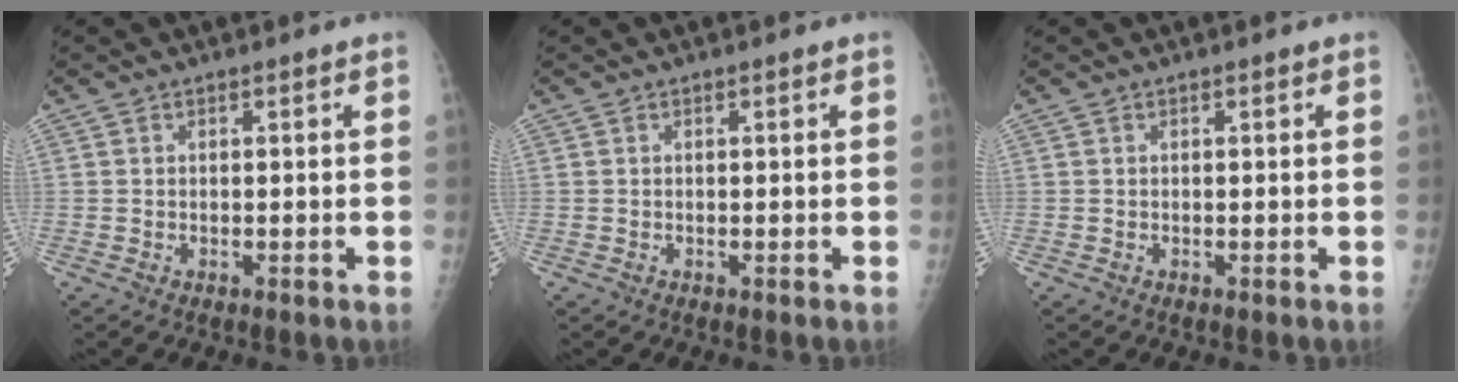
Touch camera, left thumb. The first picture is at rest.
{"total": 0.0}
{"total": 0.0}